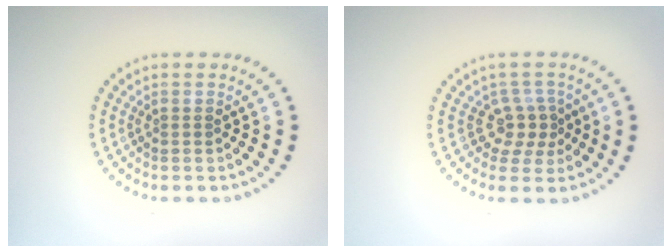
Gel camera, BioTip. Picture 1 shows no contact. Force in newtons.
{"total": 2.5, "press": 1.9, "slide": 1.7}